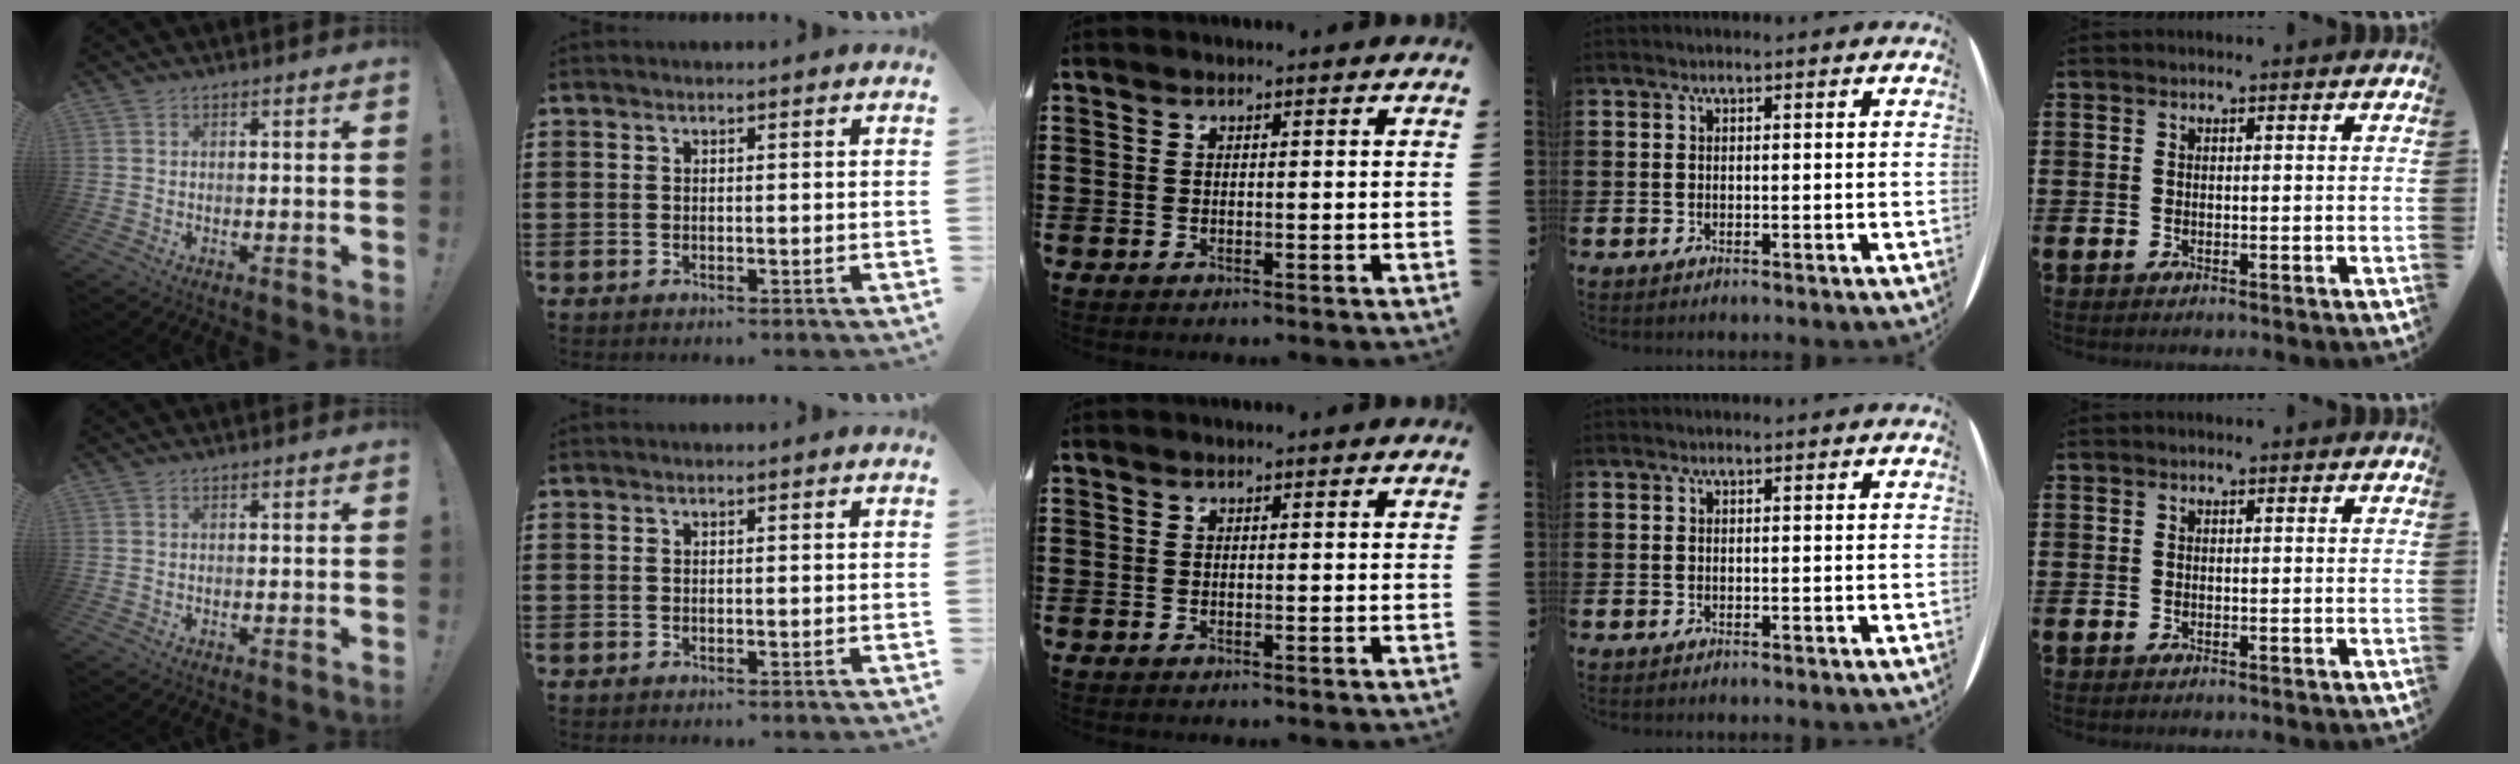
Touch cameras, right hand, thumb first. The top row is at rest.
{}